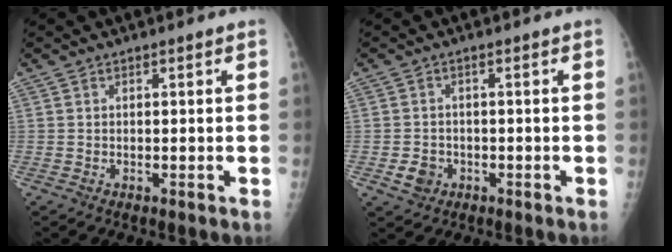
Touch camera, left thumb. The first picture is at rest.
{"total": 3.2, "force": [-1.1, 2.8, 1.3], "torque": [-0.013, 0.004, -0.014]}